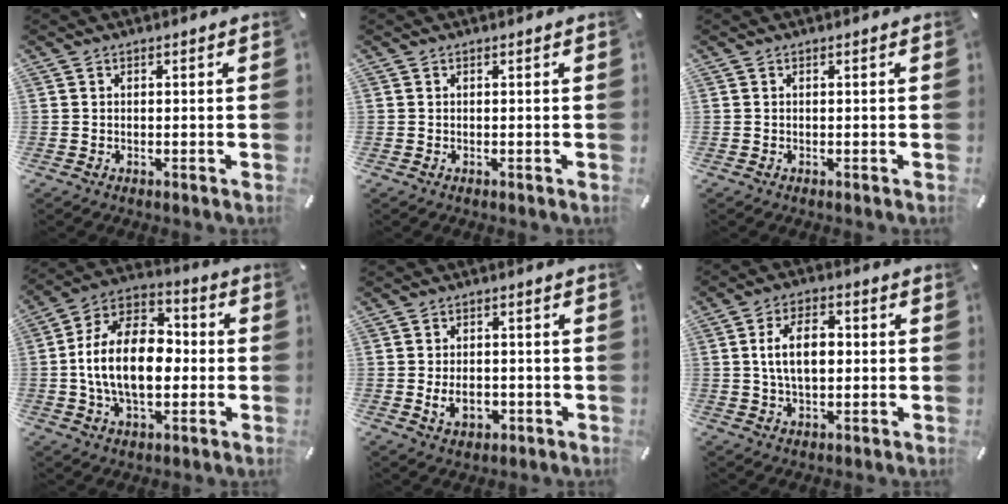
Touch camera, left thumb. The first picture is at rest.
{"total": 0.0}
{"total": 0.0}
{"total": 18.2, "force": [-1.6, 11.9, 13.7], "torque": [-0.270, 0.008, -0.038]}
{"total": 5.6, "force": [-1.4, 3.9, 3.8], "torque": [-0.059, -0.002, -0.027]}
{"total": 9.9, "force": [0.8, 6.1, 7.8], "torque": [-0.144, 0.004, 0.005]}